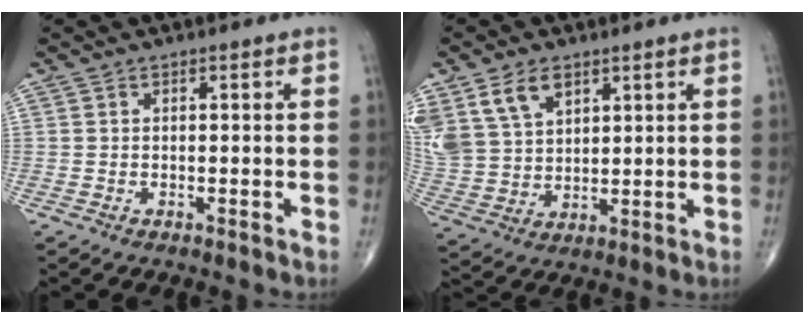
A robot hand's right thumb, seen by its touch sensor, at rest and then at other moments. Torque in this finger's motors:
{"motor_torque": [-0.93, 1.70, 0.83, 0.76, 0.10]}